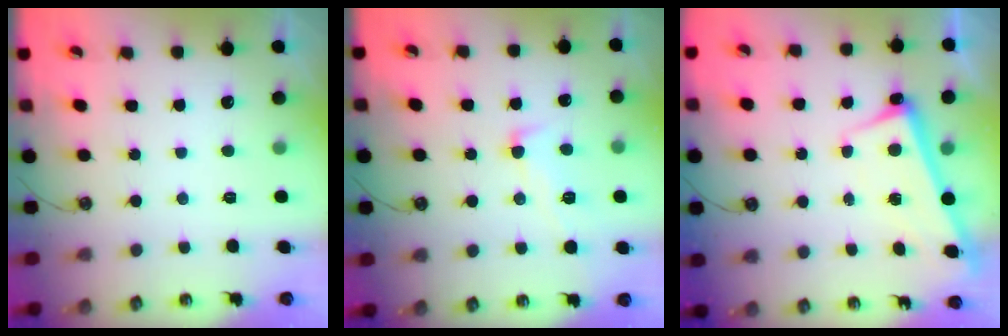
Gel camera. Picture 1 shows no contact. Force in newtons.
{"total": 2.1, "press": 1.8, "slide": 1.1}
{"total": 2.3, "press": 2.3, "slide": 0.5}